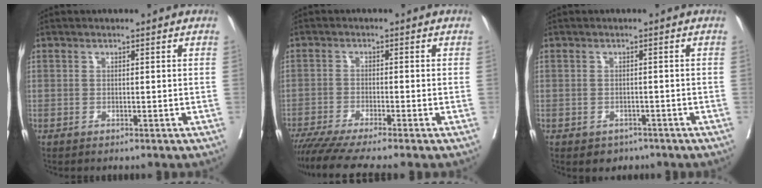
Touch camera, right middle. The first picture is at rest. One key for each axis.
{"total": 8.7, "fx": -7.2, "fy": -0.6, "fz": 4.7, "tx": -0.065, "ty": -0.020, "tz": -0.118}
{"total": 3.0, "fx": -2.1, "fy": 2.1, "fz": 0.5, "tx": -0.002, "ty": 0.004, "tz": -0.026}